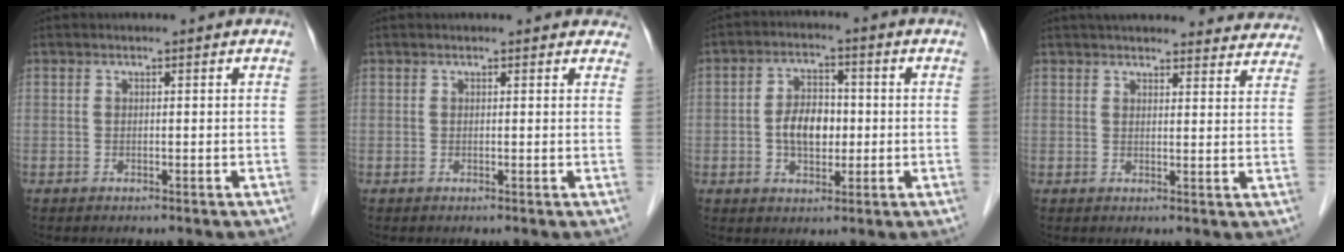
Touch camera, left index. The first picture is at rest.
{"total": 4.7, "force": [4.3, 1.5, 1.2], "torque": [0.002, 0.013, 0.033]}
{"total": 6.2, "force": [-0.8, 3.8, 4.9], "torque": [-0.098, 0.005, -0.013]}
{"total": 22.0, "force": [20.6, 4.9, 6.2], "torque": [-0.078, -0.007, 0.240]}